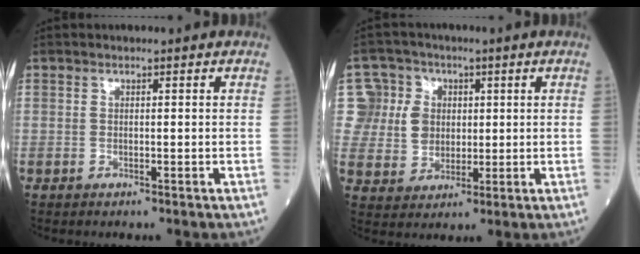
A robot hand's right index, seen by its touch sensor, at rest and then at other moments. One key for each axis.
{"total": 10.0, "fx": 2.7, "fy": 9.5, "fz": 1.8, "tx": -0.042, "ty": 0.036, "tz": 0.057}